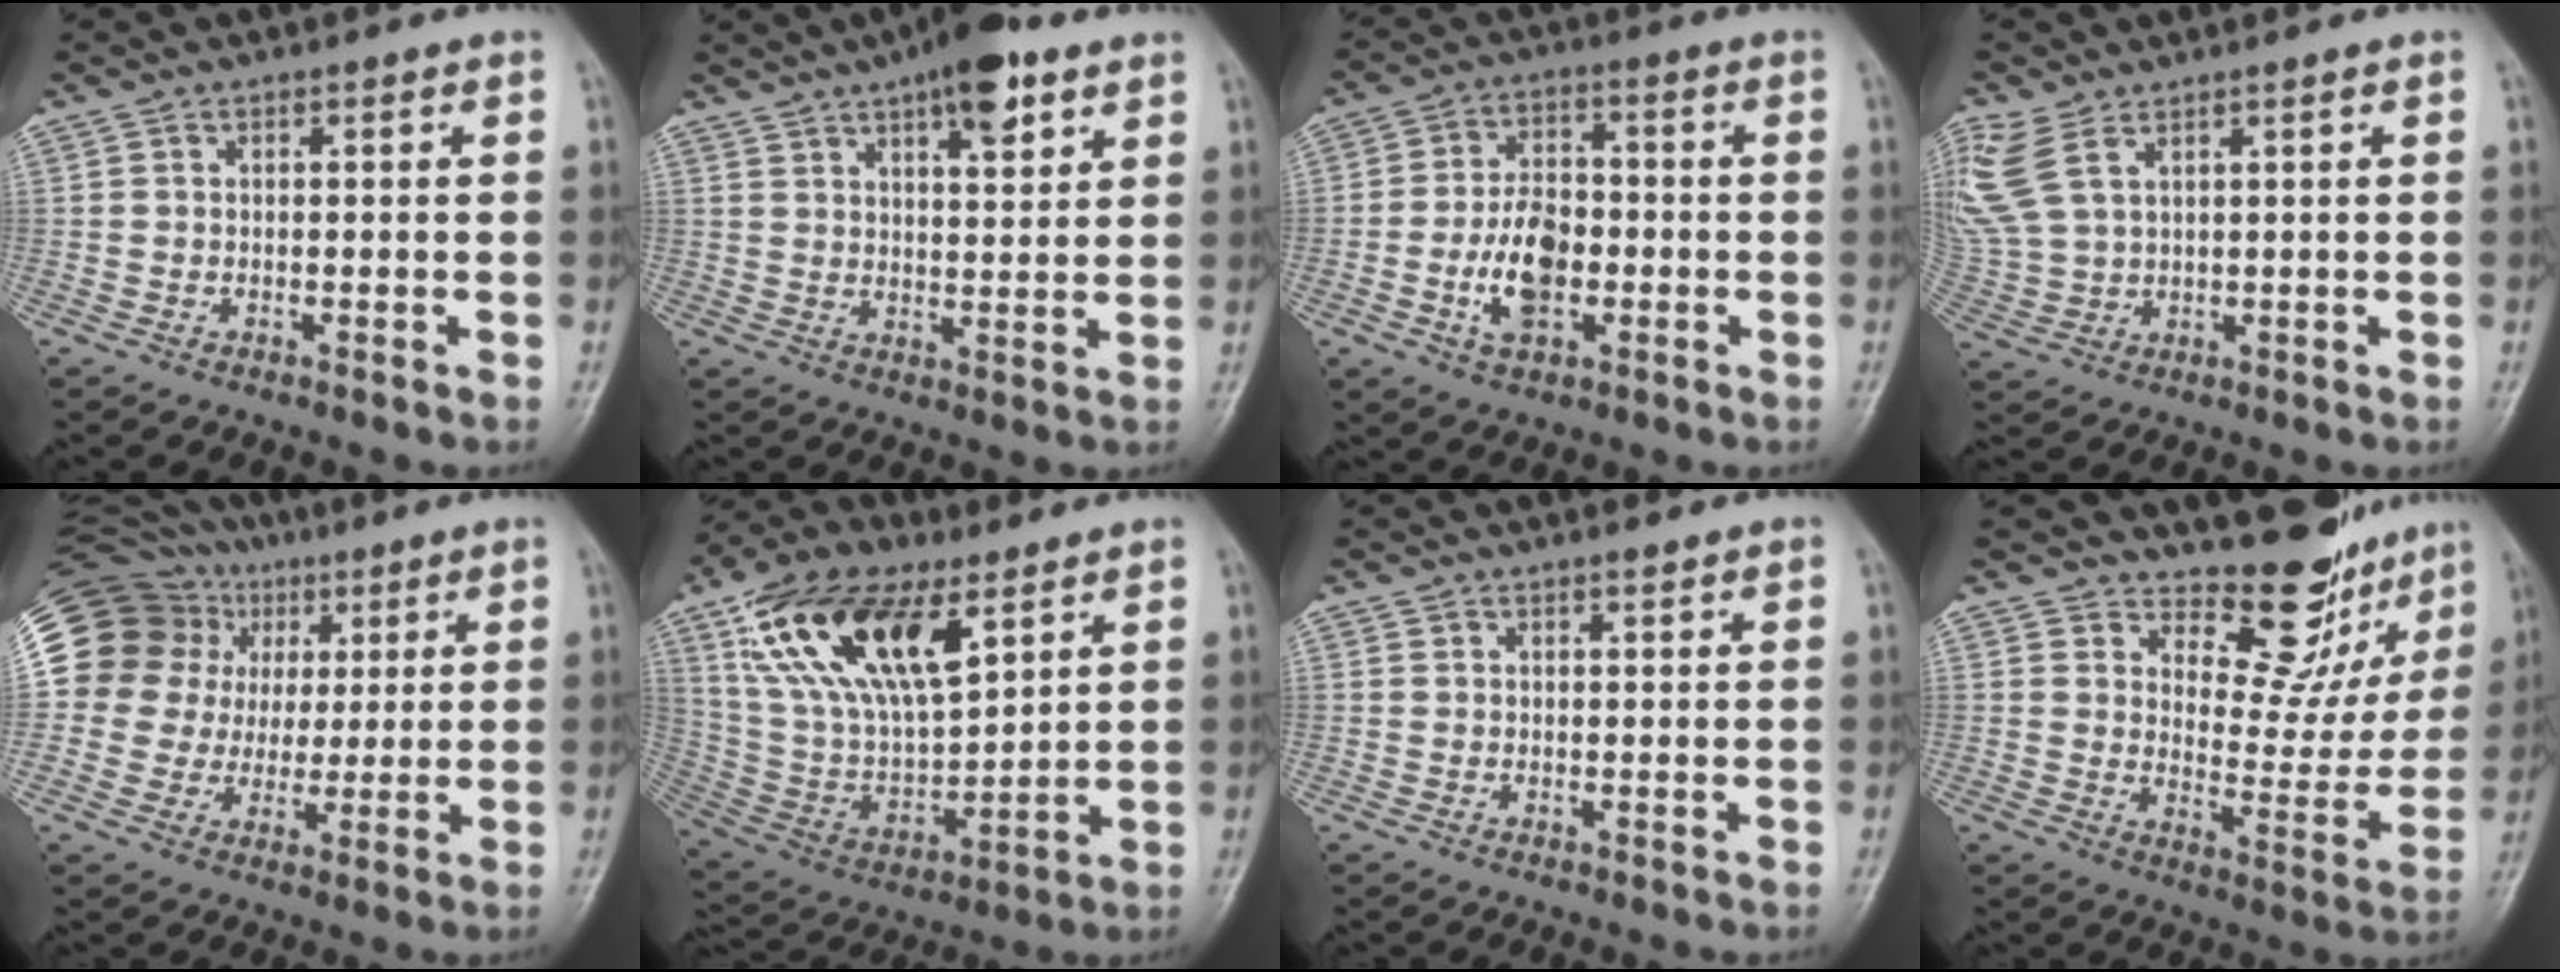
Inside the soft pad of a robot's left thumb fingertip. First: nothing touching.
{"total": 10.7, "force": [6.4, 3.7, 7.7], "torque": [-0.095, -0.023, 0.095]}
{"total": 10.1, "force": [-2.4, 6.3, 7.5], "torque": [-0.120, 0.015, -0.044]}
{"total": 9.1, "force": [4.7, 4.8, 6.2], "torque": [-0.159, 0.000, 0.109]}
{"total": 23.1, "force": [6.9, 20.6, 8.0], "torque": [-0.169, 0.073, 0.138]}
{"total": 22.9, "force": [10.8, 11.1, 16.8], "torque": [-0.293, -0.029, 0.206]}
{"total": 0.9, "force": [0.8, 0.3, 0.3], "torque": [-0.003, -0.007, 0.013]}
{"total": 13.6, "force": [11.9, 5.6, 3.6], "torque": [0.002, -0.110, 0.157]}